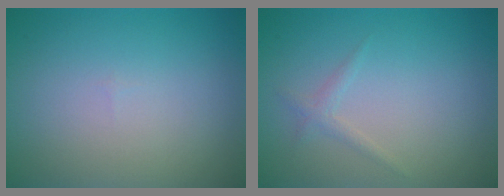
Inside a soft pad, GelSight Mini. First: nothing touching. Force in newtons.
{"total": 1.0, "press": 1.0, "slide": 0.0}